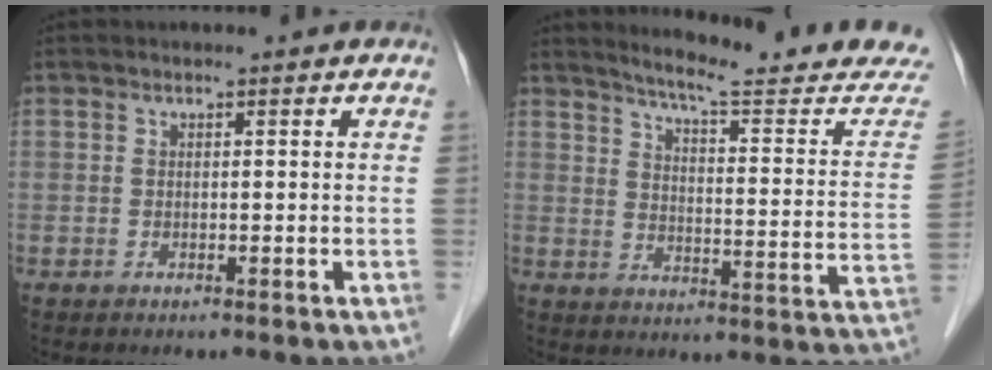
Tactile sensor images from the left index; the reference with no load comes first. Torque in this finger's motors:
{"motor_torque": [-0.75, -0.92, 0.18, 0.04]}